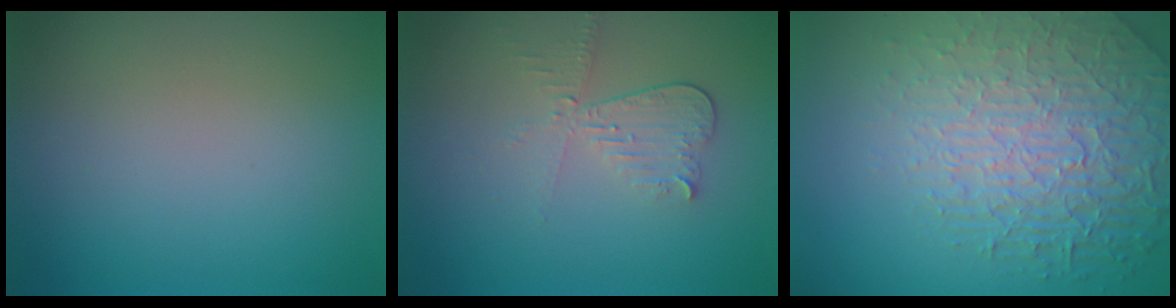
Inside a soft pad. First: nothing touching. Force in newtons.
{"total": 3.1, "press": 2.7, "slide": 1.5}
{"total": 6.8, "press": 5.5, "slide": 4.1}